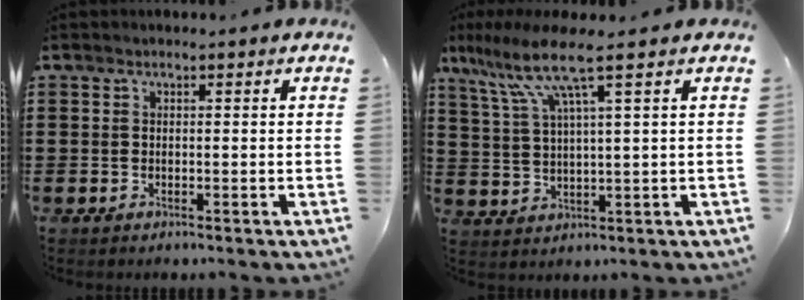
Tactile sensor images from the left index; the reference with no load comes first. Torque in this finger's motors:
{"motor_torque": [0.67, -0.64, 0.79, 0.21]}